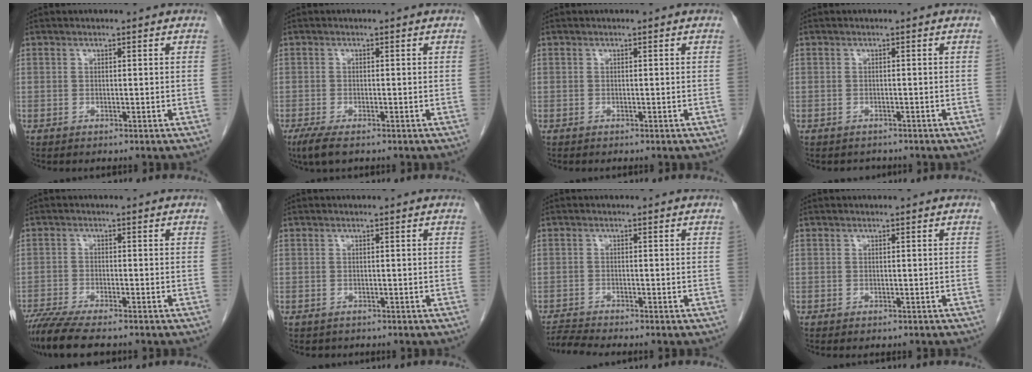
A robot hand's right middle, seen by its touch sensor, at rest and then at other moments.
{"total": 3.5, "force": [-2.4, 0.8, 2.5], "torque": [-0.052, -0.010, -0.040]}
{"total": 0.0}
{"total": 1.8, "force": [-1.6, 0.9, 0.1], "torque": [-0.006, -0.001, -0.024]}
{"total": 8.2, "force": [-6.9, 0.9, 4.4], "torque": [-0.073, -0.019, -0.114]}
{"total": 1.0, "force": [-0.8, 0.6, 0.0], "torque": [-0.012, 0.000, -0.011]}
{"total": 3.0, "force": [-2.8, -1.2, 0.0], "torque": [-0.007, -0.019, -0.055]}
{"total": 1.6, "force": [-1.3, 0.6, 0.7], "torque": [-0.011, -0.002, -0.012]}